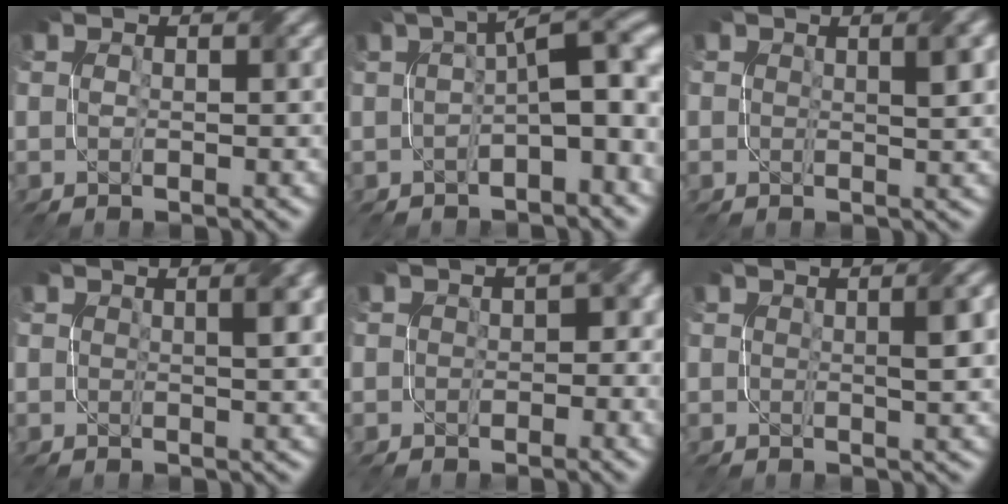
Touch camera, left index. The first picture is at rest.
{"total": 6.8, "force": [-0.1, 2.1, 6.5], "torque": [-0.074, 0.020, 0.001]}
{"total": 2.0, "force": [0.6, 0.5, 1.8], "torque": [-0.014, 0.007, 0.010]}
{"total": 1.9, "force": [0.4, 0.5, 1.8], "torque": [-0.014, 0.008, 0.007]}
{"total": 3.1, "force": [-0.6, 2.4, 1.9], "torque": [0.000, 0.003, -0.005]}
{"total": 2.5, "force": [0.2, 0.5, 2.5], "torque": [-0.025, 0.009, 0.003]}